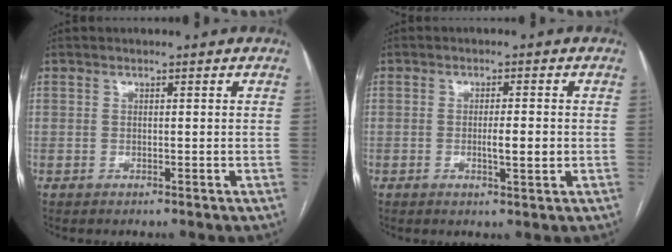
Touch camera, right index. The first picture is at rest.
{"total": 3.4, "force": [-0.5, 0.4, 3.4], "torque": [-0.057, -0.003, -0.007]}